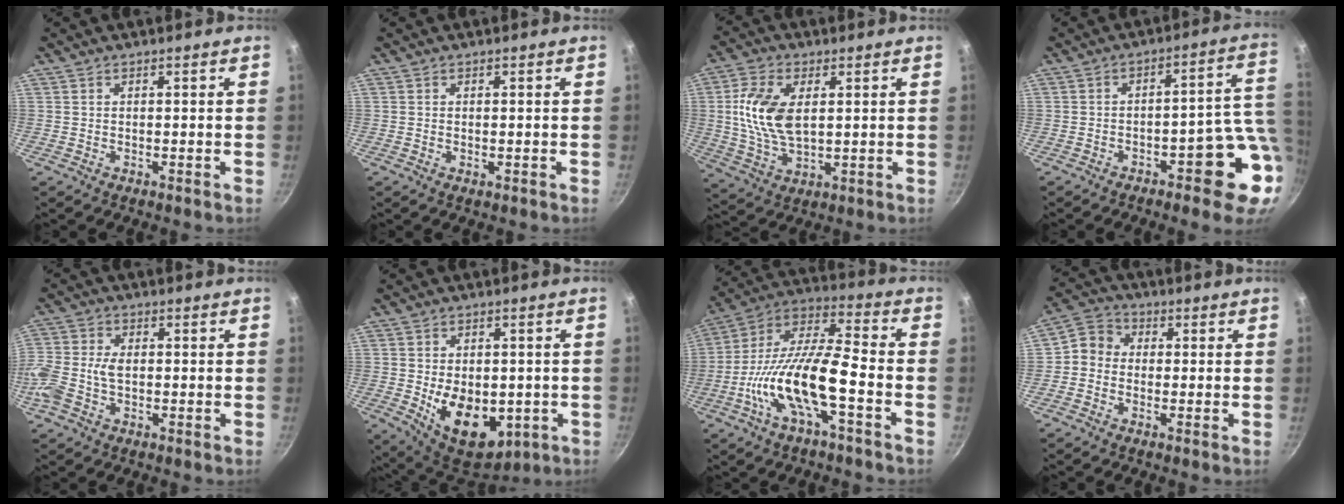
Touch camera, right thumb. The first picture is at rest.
{"total": 0.6, "force": [0.0, 0.3, 0.5], "torque": [-0.006, -0.001, -0.002]}
{"total": 12.2, "force": [2.1, 6.9, 9.8], "torque": [-0.188, -0.004, 0.040]}
{"total": 11.6, "force": [-2.4, 4.4, 10.5], "torque": [-0.087, 0.031, -0.030]}
{"total": 9.2, "force": [-1.6, 6.2, 6.7], "torque": [-0.147, 0.016, -0.047]}
{"total": 14.3, "force": [-2.7, 9.4, 10.5], "torque": [-0.119, -0.013, -0.018]}
{"total": 17.1, "force": [-5.7, 5.2, 15.2], "torque": [-0.287, 0.043, -0.123]}
{"total": 5.3, "force": [-0.7, 4.7, 2.3], "torque": [-0.025, 0.017, -0.038]}